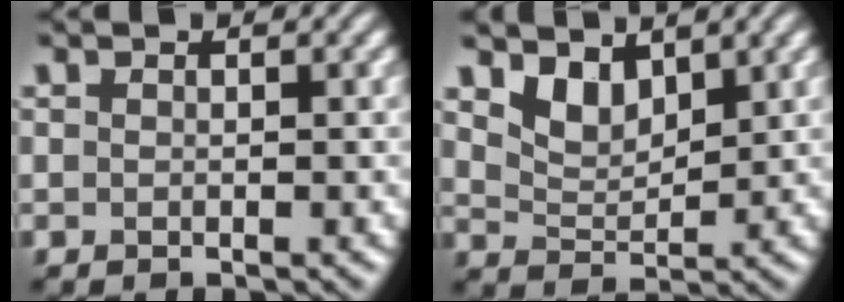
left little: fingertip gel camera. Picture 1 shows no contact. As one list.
[{"total": 3.0, "force": [2.2, 1.5, 1.3], "torque": [-0.035, -0.011, 0.042]}]